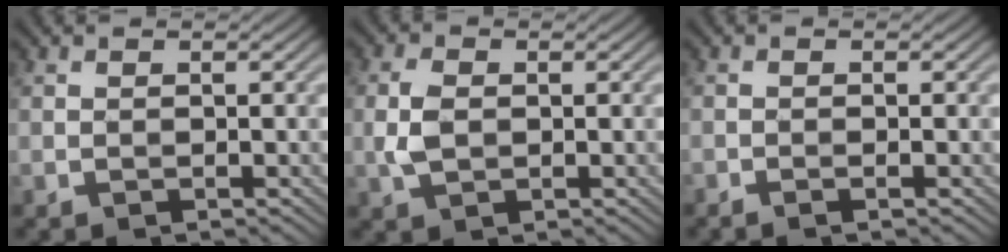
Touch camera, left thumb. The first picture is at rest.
{"total": 3.3, "force": [0.0, 2.2, 2.4], "torque": [-0.063, 0.004, -0.002]}
{"total": 0.9, "force": [-0.5, 0.1, 0.7], "torque": [-0.014, 0.001, -0.015]}